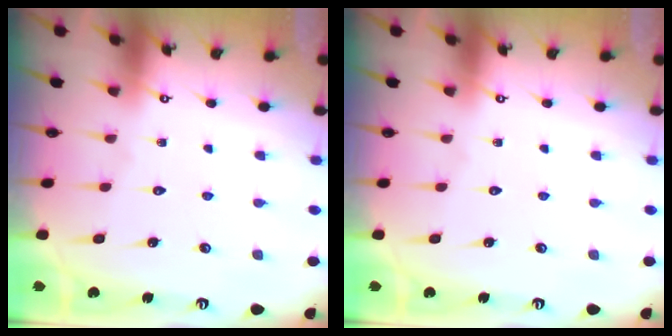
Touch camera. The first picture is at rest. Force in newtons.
{"total": 0.0}